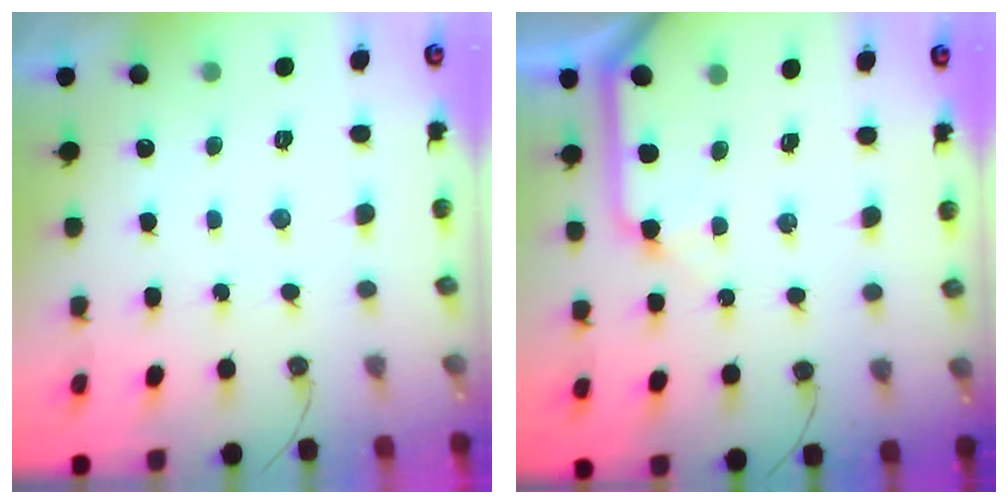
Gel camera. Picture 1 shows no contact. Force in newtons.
{"total": 10.1, "press": 10.0, "slide": 1.1}